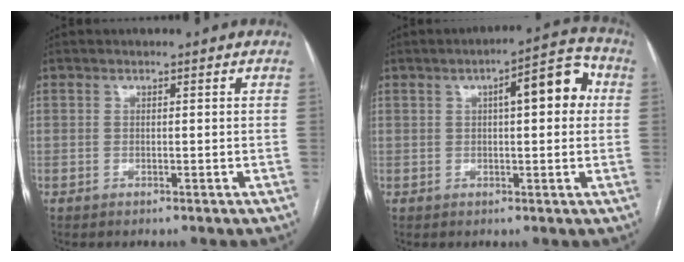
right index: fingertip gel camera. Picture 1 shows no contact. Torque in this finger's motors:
{"motor_torque": [0.62, 0.42, 0.16, 0.07]}